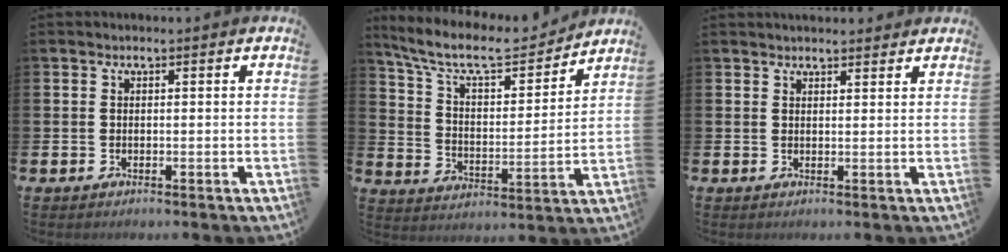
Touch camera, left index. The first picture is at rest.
{"total": 9.3, "force": [8.1, 2.8, 3.6], "torque": [-0.101, -0.054, 0.138]}
{"total": 1.7, "force": [1.7, 0.2, 0.0], "torque": [0.011, -0.011, 0.028]}